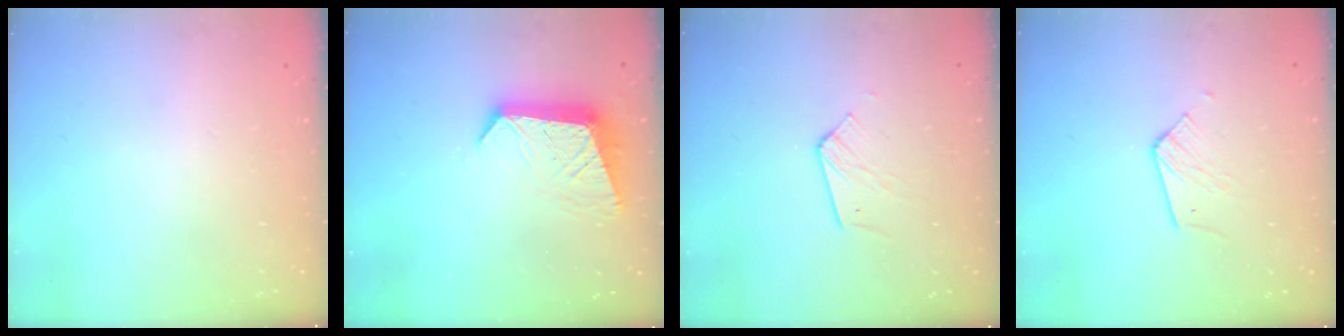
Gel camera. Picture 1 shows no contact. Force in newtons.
{"total": 11.1, "press": 11.0, "slide": 1.0}
{"total": 5.1, "press": 5.1, "slide": 0.5}
{"total": 5.9, "press": 5.9, "slide": 0.5}